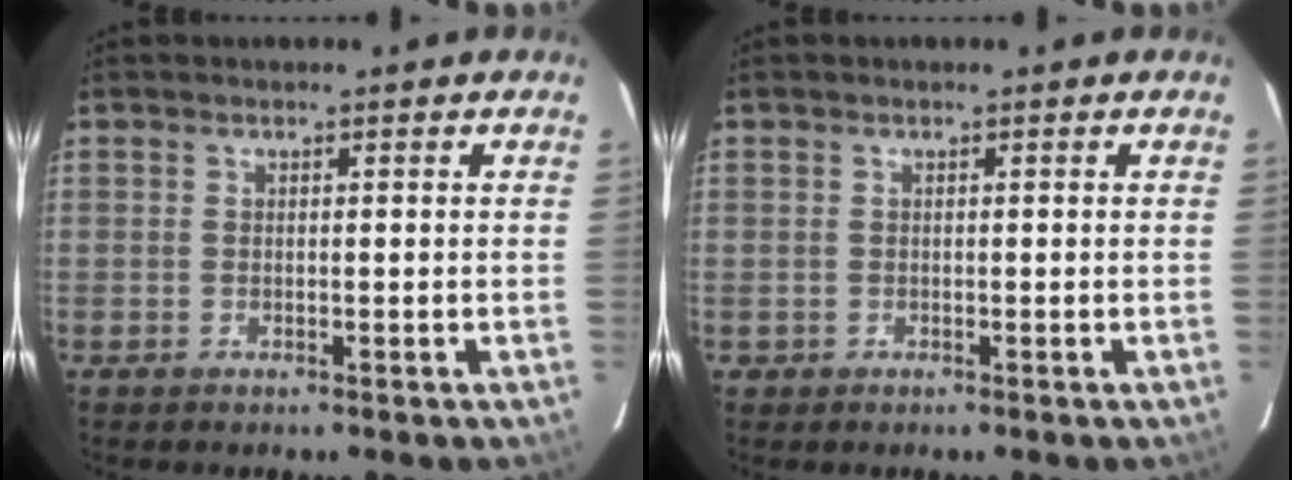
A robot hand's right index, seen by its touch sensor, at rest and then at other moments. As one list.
[{"total": 1.0, "force": [-0.3, 1.0, 0.0], "torque": [0.000, 0.003, -0.002]}]